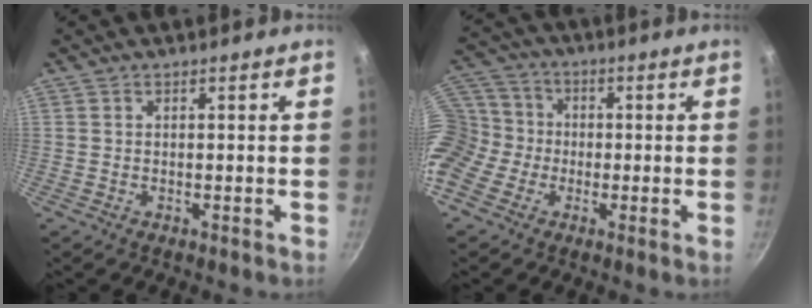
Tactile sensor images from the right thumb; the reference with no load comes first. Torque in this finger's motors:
{"motor_torque": [1.44, 1.47, 0.17, -0.41, 0.12]}